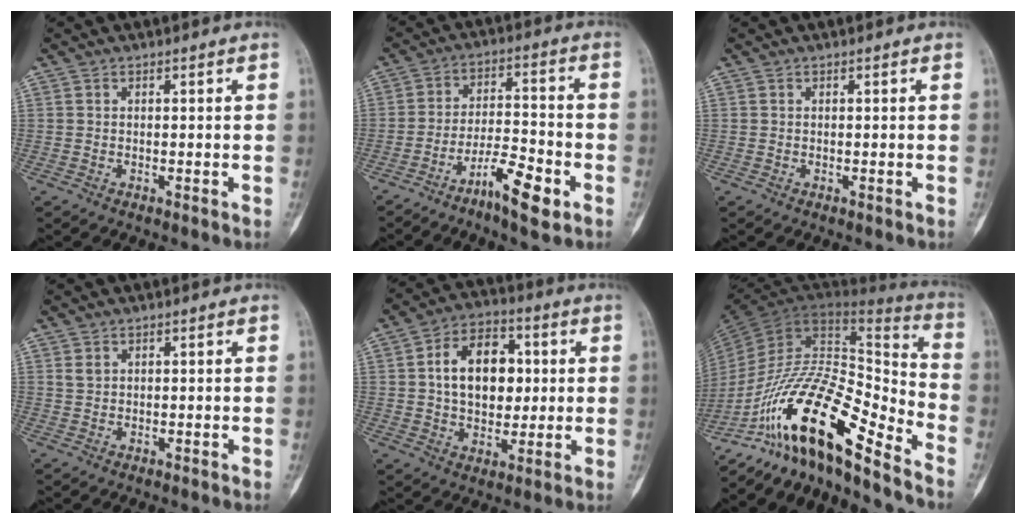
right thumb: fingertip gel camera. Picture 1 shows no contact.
{"total": 9.2, "force": [-5.3, 2.2, 7.2], "torque": [-0.121, 0.031, -0.094]}
{"total": 0.0}
{"total": 1.3, "force": [0.8, 0.8, 0.6], "torque": [-0.006, 0.000, 0.019]}
{"total": 14.3, "force": [2.3, 9.6, 10.4], "torque": [-0.127, 0.008, 0.034]}
{"total": 22.3, "force": [-15.3, 5.9, 15.1], "torque": [-0.270, 0.097, -0.273]}